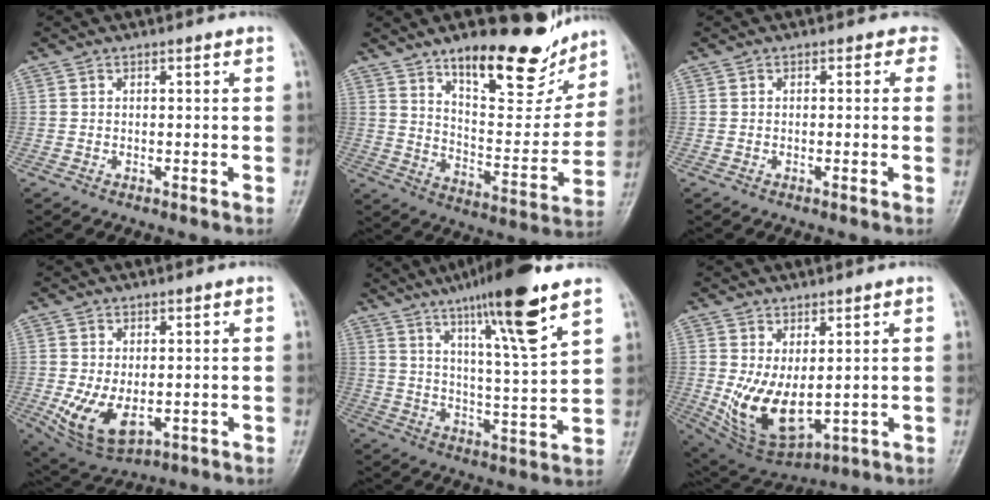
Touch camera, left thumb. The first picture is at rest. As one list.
[{"total": 20.6, "force": [14.3, 7.6, 12.7], "torque": [-0.131, -0.087, 0.222]}, {"total": 1.9, "force": [0.6, 1.6, 0.7], "torque": [0.021, 0.003, -0.012]}, {"total": 8.9, "force": [-1.4, 5.2, 7.1], "torque": [-0.131, -0.013, -0.006]}, {"total": 17.0, "force": [10.6, 1.4, 13.2], "torque": [-0.208, -0.051, 0.173]}, {"total": 11.3, "force": [0.4, 6.0, 9.6], "torque": [-0.164, -0.021, 0.036]}]